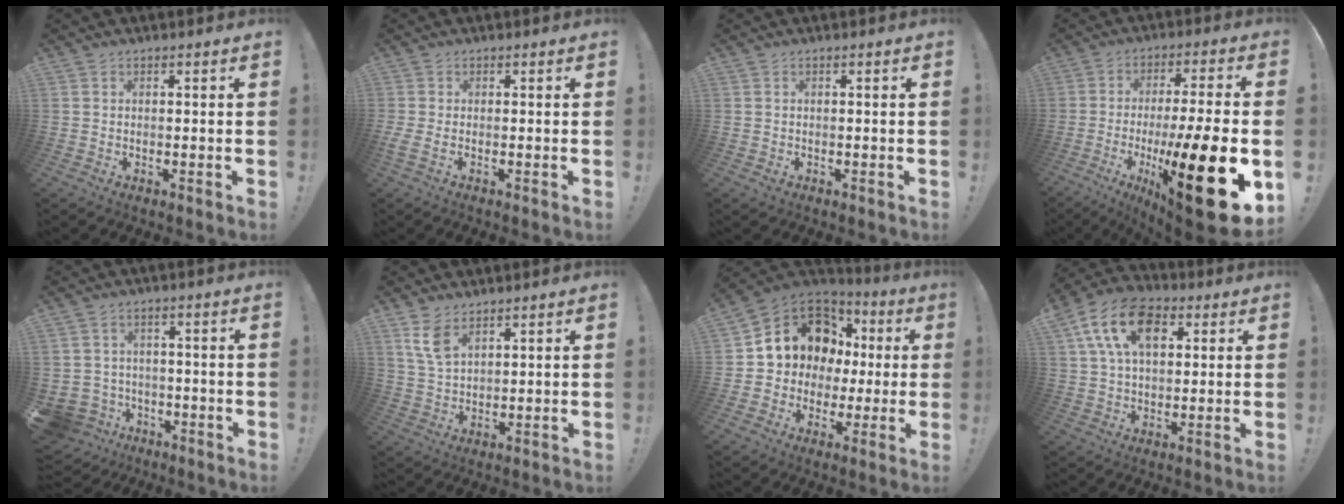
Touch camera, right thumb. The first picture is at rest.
{"total": 1.5, "force": [0.0, 0.2, 1.5], "torque": [-0.030, -0.011, -0.001]}
{"total": 0.6, "force": [-0.3, 0.5, 0.2], "torque": [-0.007, 0.005, -0.005]}
{"total": 24.1, "force": [-7.4, 5.1, 22.4], "torque": [-0.345, 0.025, -0.110]}
{"total": 5.9, "force": [-2.0, 5.5, 1.2], "torque": [-0.055, 0.014, -0.029]}
{"total": 6.8, "force": [4.3, 3.2, 4.2], "torque": [-0.072, -0.018, 0.081]}
{"total": 13.3, "force": [4.3, 11.4, 5.3], "torque": [-0.073, -0.029, 0.101]}
{"total": 16.0, "force": [5.9, 10.0, 11.1], "torque": [-0.199, -0.005, 0.107]}